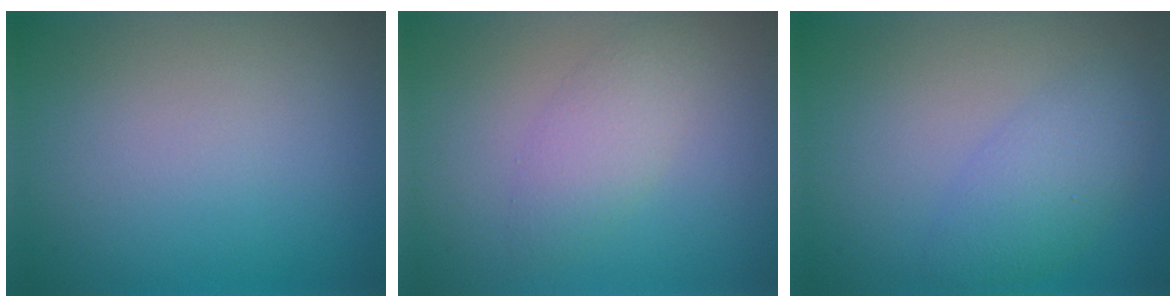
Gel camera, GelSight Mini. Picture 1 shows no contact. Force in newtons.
{"total": 2.4, "press": 2.4, "slide": 0.2}
{"total": 3.2, "press": 3.2, "slide": 0.2}